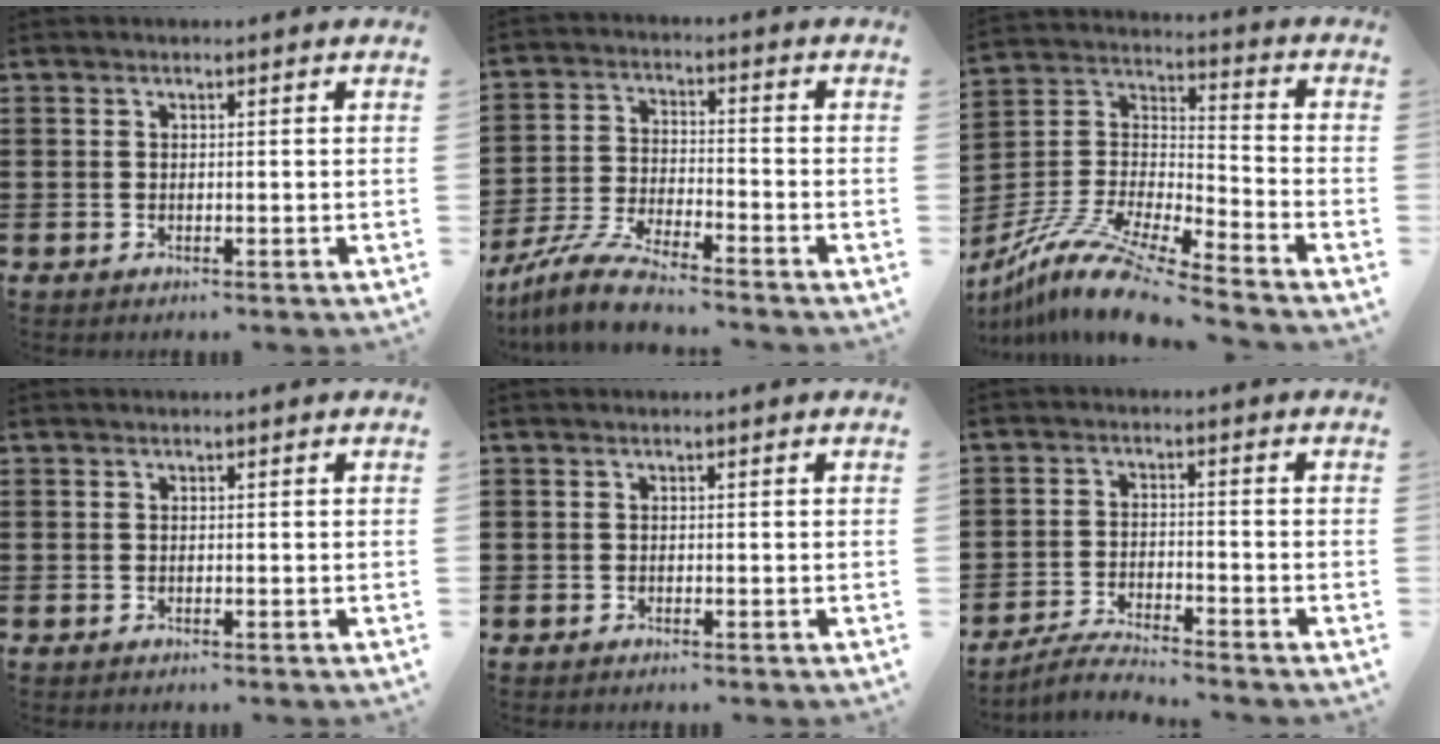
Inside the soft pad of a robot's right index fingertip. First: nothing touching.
{"total": 7.5, "force": [-7.0, 0.3, 2.9], "torque": [-0.073, -0.003, -0.139]}
{"total": 11.0, "force": [-9.6, 0.7, 5.4], "torque": [-0.119, 0.007, -0.197]}
{"total": 0.0}
{"total": 0.0}
{"total": 3.8, "force": [-3.7, -0.1, 0.7], "torque": [-0.023, 0.000, -0.077]}